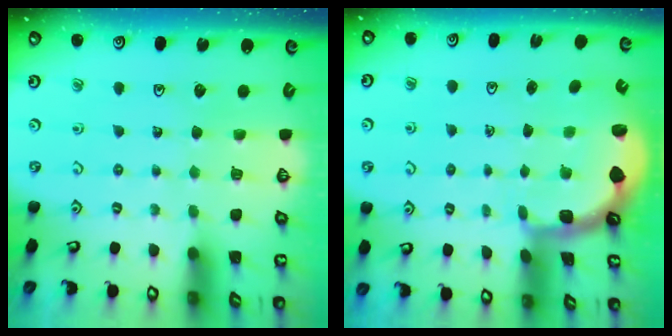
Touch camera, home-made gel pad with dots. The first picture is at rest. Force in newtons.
{"total": 2.1, "press": 1.8, "slide": 1.0}